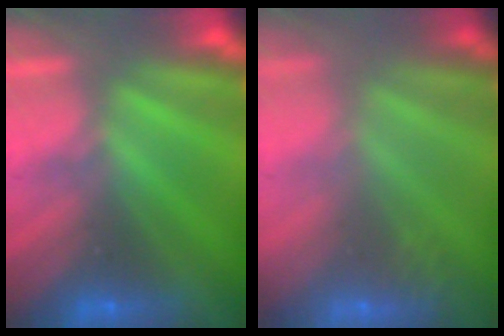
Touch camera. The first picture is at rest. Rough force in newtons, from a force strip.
{"total": 2.4}